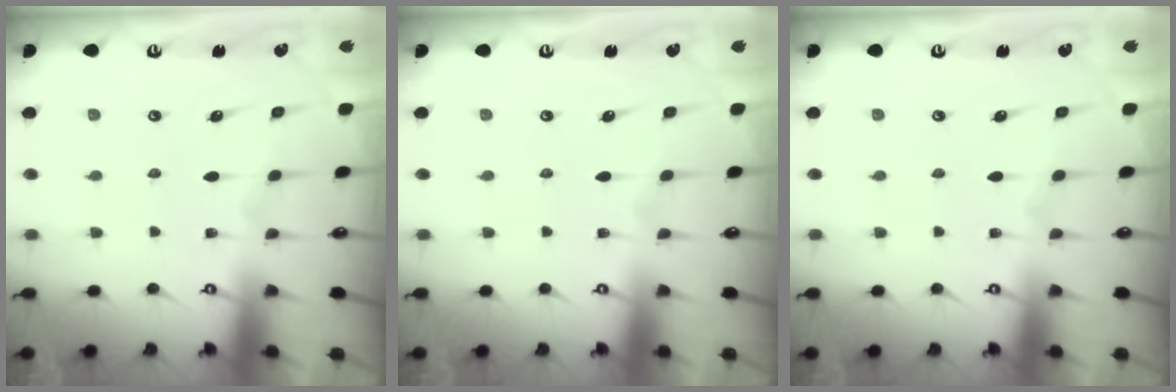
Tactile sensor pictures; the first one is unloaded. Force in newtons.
{"total": 0.0}
{"total": 0.0}